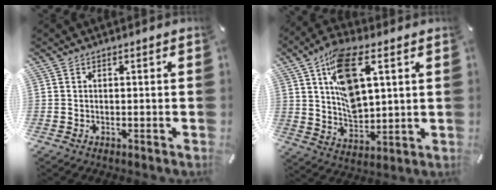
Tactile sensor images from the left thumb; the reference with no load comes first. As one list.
[{"total": 13.9, "force": [5.7, 7.5, 10.3], "torque": [-0.181, -0.007, 0.103]}]